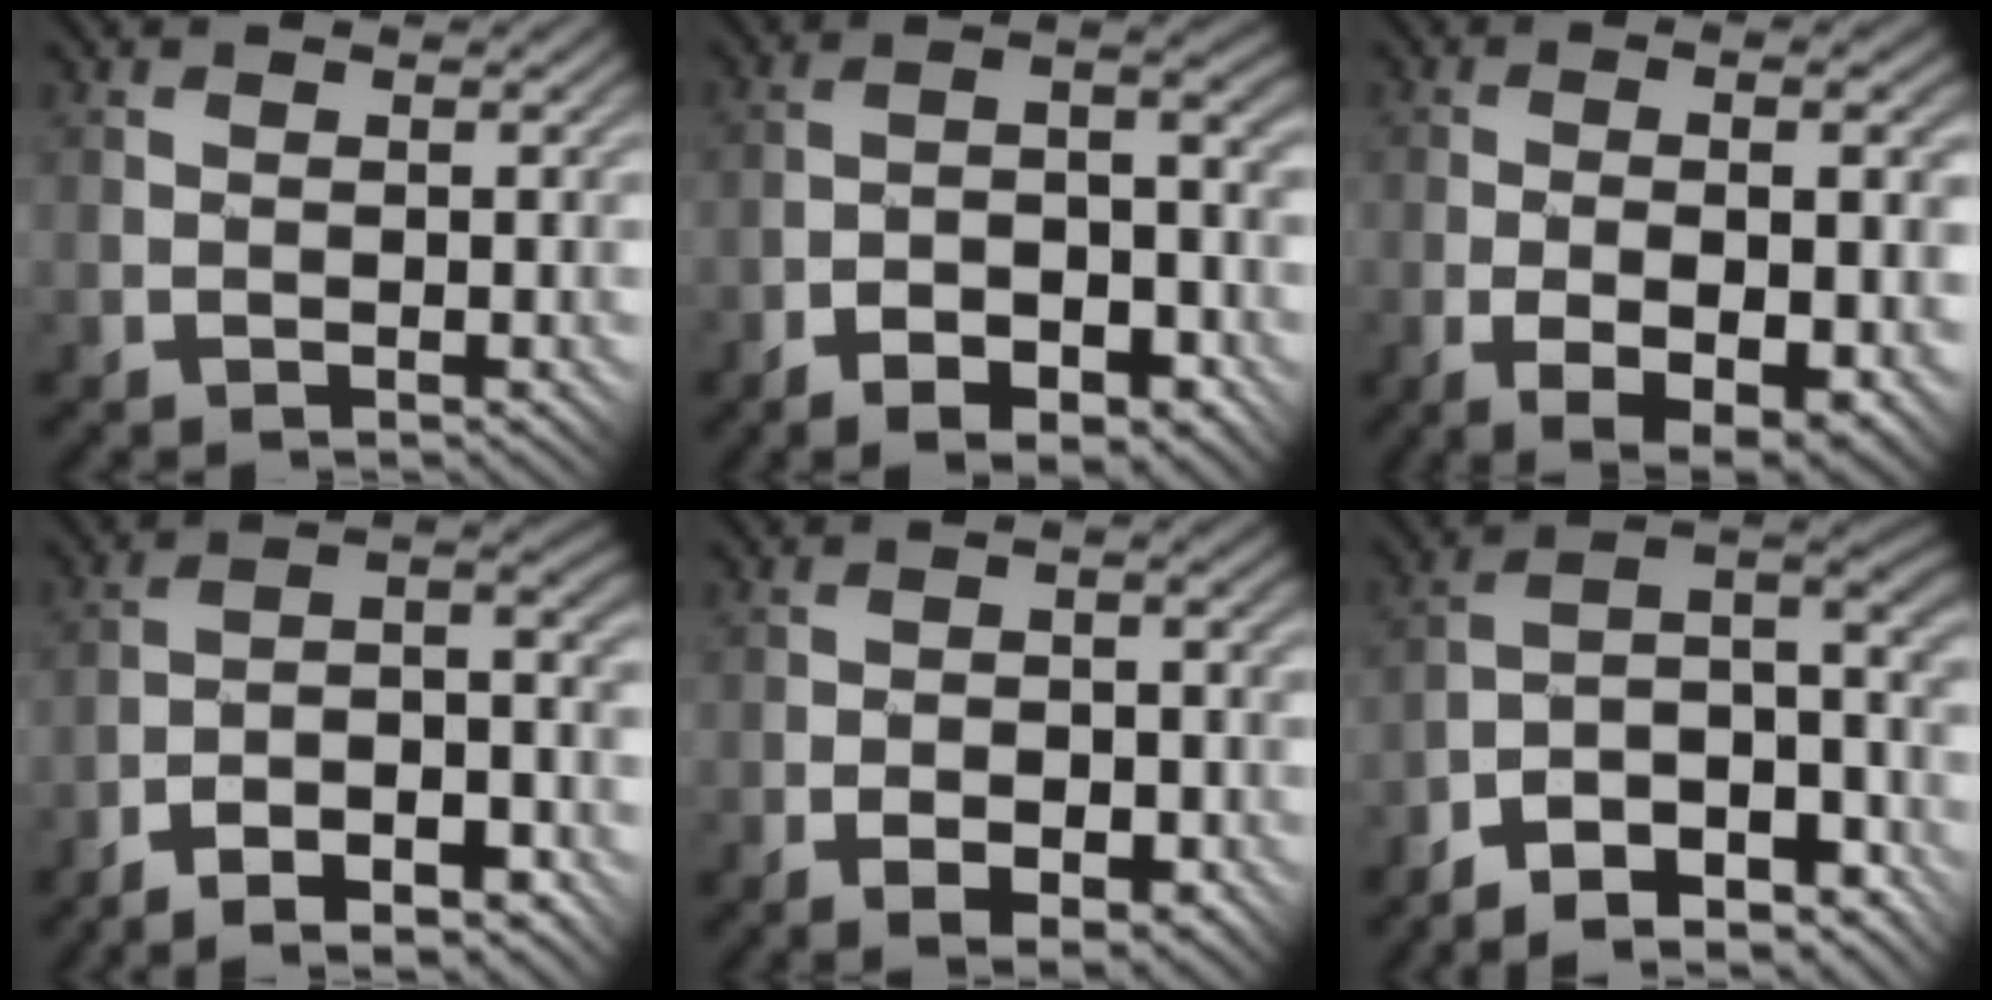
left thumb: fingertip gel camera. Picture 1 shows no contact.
{"total": 9.6, "force": [-5.1, 3.6, 7.3], "torque": [-0.124, -0.004, -0.081]}
{"total": 11.0, "force": [-2.6, 4.2, 9.8], "torque": [-0.128, -0.002, -0.007]}
{"total": 11.6, "force": [-7.2, 3.6, 8.3], "torque": [-0.129, -0.005, -0.124]}
{"total": 6.0, "force": [-2.5, 3.2, 4.4], "torque": [-0.056, -0.005, -0.031]}
{"total": 13.1, "force": [-9.6, 4.2, 8.0], "torque": [-0.159, -0.013, -0.140]}